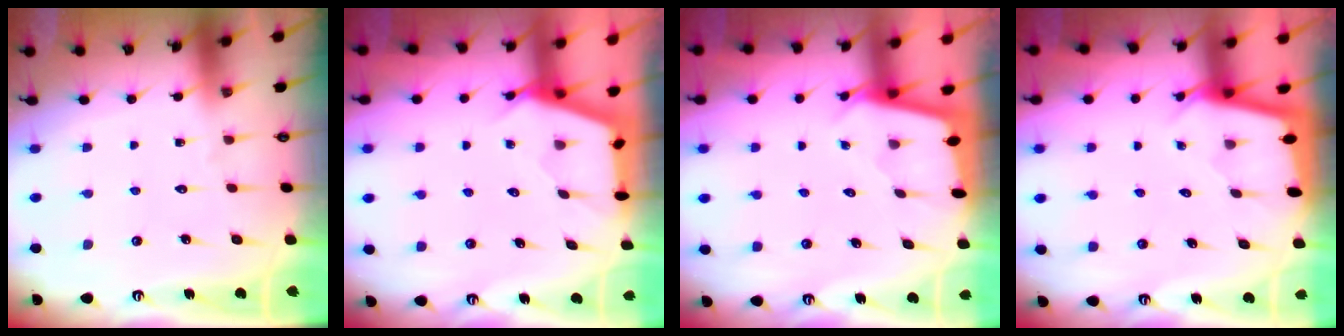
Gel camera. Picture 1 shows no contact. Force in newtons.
{"total": 2.6, "press": 2.5, "slide": 0.4}
{"total": 1.7, "press": 1.7, "slide": 0.1}
{"total": 1.9, "press": 1.9, "slide": 0.1}